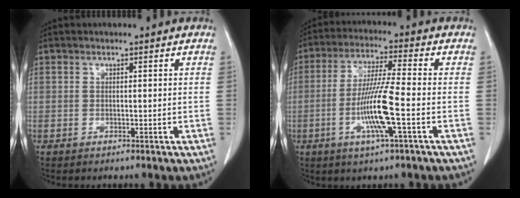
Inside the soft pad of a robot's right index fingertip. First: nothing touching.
{"total": 10.0, "force": [-2.9, -0.3, 9.5], "torque": [-0.188, -0.010, -0.058]}